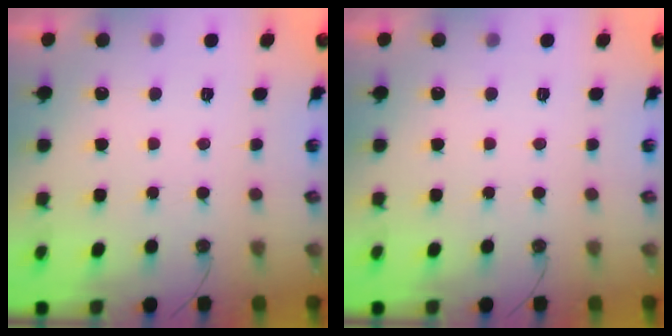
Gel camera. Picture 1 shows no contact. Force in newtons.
{"total": 0.0}